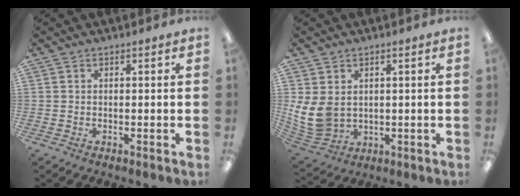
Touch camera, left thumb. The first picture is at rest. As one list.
[{"total": 9.1, "force": [1.7, 6.8, 5.7], "torque": [-0.136, -0.009, 0.037]}]